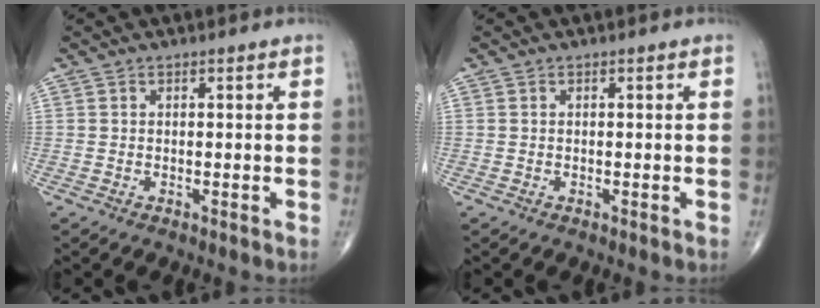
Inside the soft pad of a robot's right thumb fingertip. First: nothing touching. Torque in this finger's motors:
{"motor_torque": [0.37, -0.27, 0.01, -0.08, 0.02]}